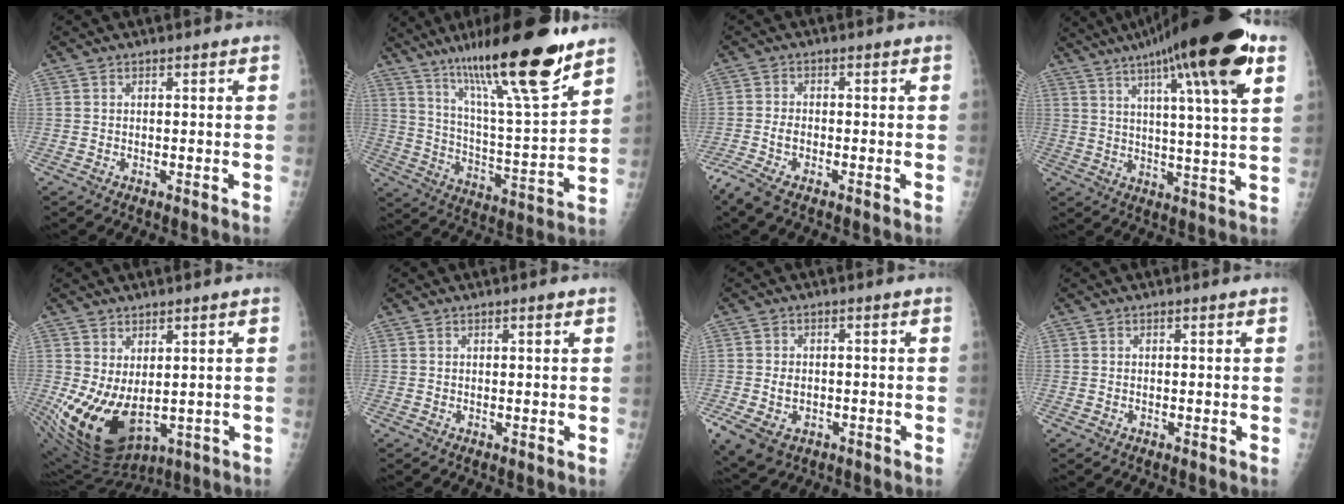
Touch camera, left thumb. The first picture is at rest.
{"total": 23.5, "force": [15.9, 3.3, 17.0], "torque": [-0.261, -0.072, 0.267]}
{"total": 5.2, "force": [-3.2, 1.9, 3.6], "torque": [-0.097, 0.005, -0.063]}
{"total": 22.6, "force": [11.8, 3.2, 19.0], "torque": [-0.289, -0.014, 0.173]}
{"total": 13.6, "force": [-0.6, 8.4, 10.7], "torque": [-0.188, -0.020, 0.022]}
{"total": 0.7, "force": [0.4, 0.2, 0.5], "torque": [-0.008, -0.001, 0.005]}
{"total": 8.8, "force": [-2.8, 6.5, 5.3], "torque": [-0.116, 0.007, -0.035]}
{"total": 2.7, "force": [-1.1, 2.3, 0.7], "torque": [-0.005, 0.004, -0.010]}